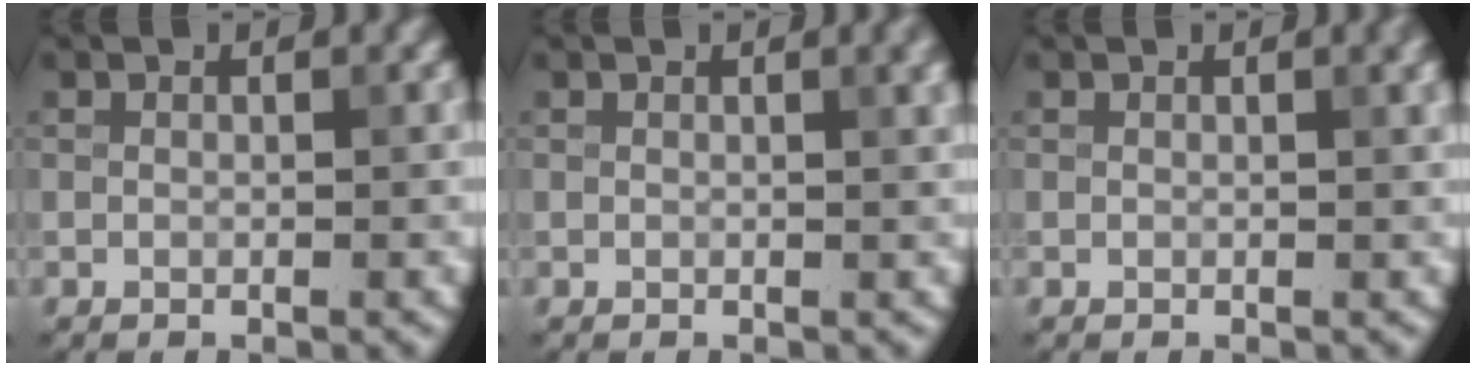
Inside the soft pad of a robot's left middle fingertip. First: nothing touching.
{"total": 2.2, "force": [0.9, 0.7, 1.8], "torque": [-0.014, 0.006, 0.010]}
{"total": 1.9, "force": [0.8, 0.6, 1.5], "torque": [-0.013, 0.006, 0.009]}